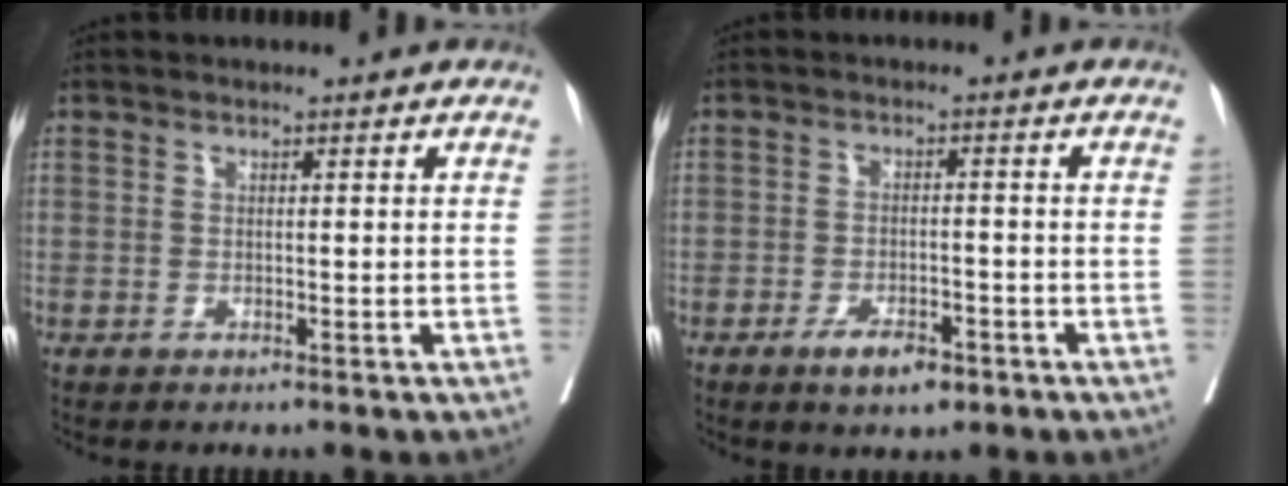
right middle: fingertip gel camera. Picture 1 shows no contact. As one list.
[{"total": 4.7, "force": [-2.9, 1.7, 3.2], "torque": [-0.055, 0.000, -0.042]}]